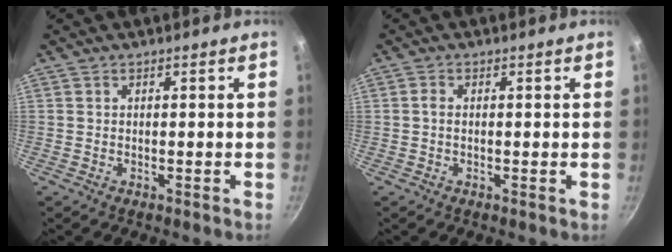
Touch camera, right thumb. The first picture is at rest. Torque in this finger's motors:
{"motor_torque": [0.23, -0.13, 0.14, -0.39, 0.02]}